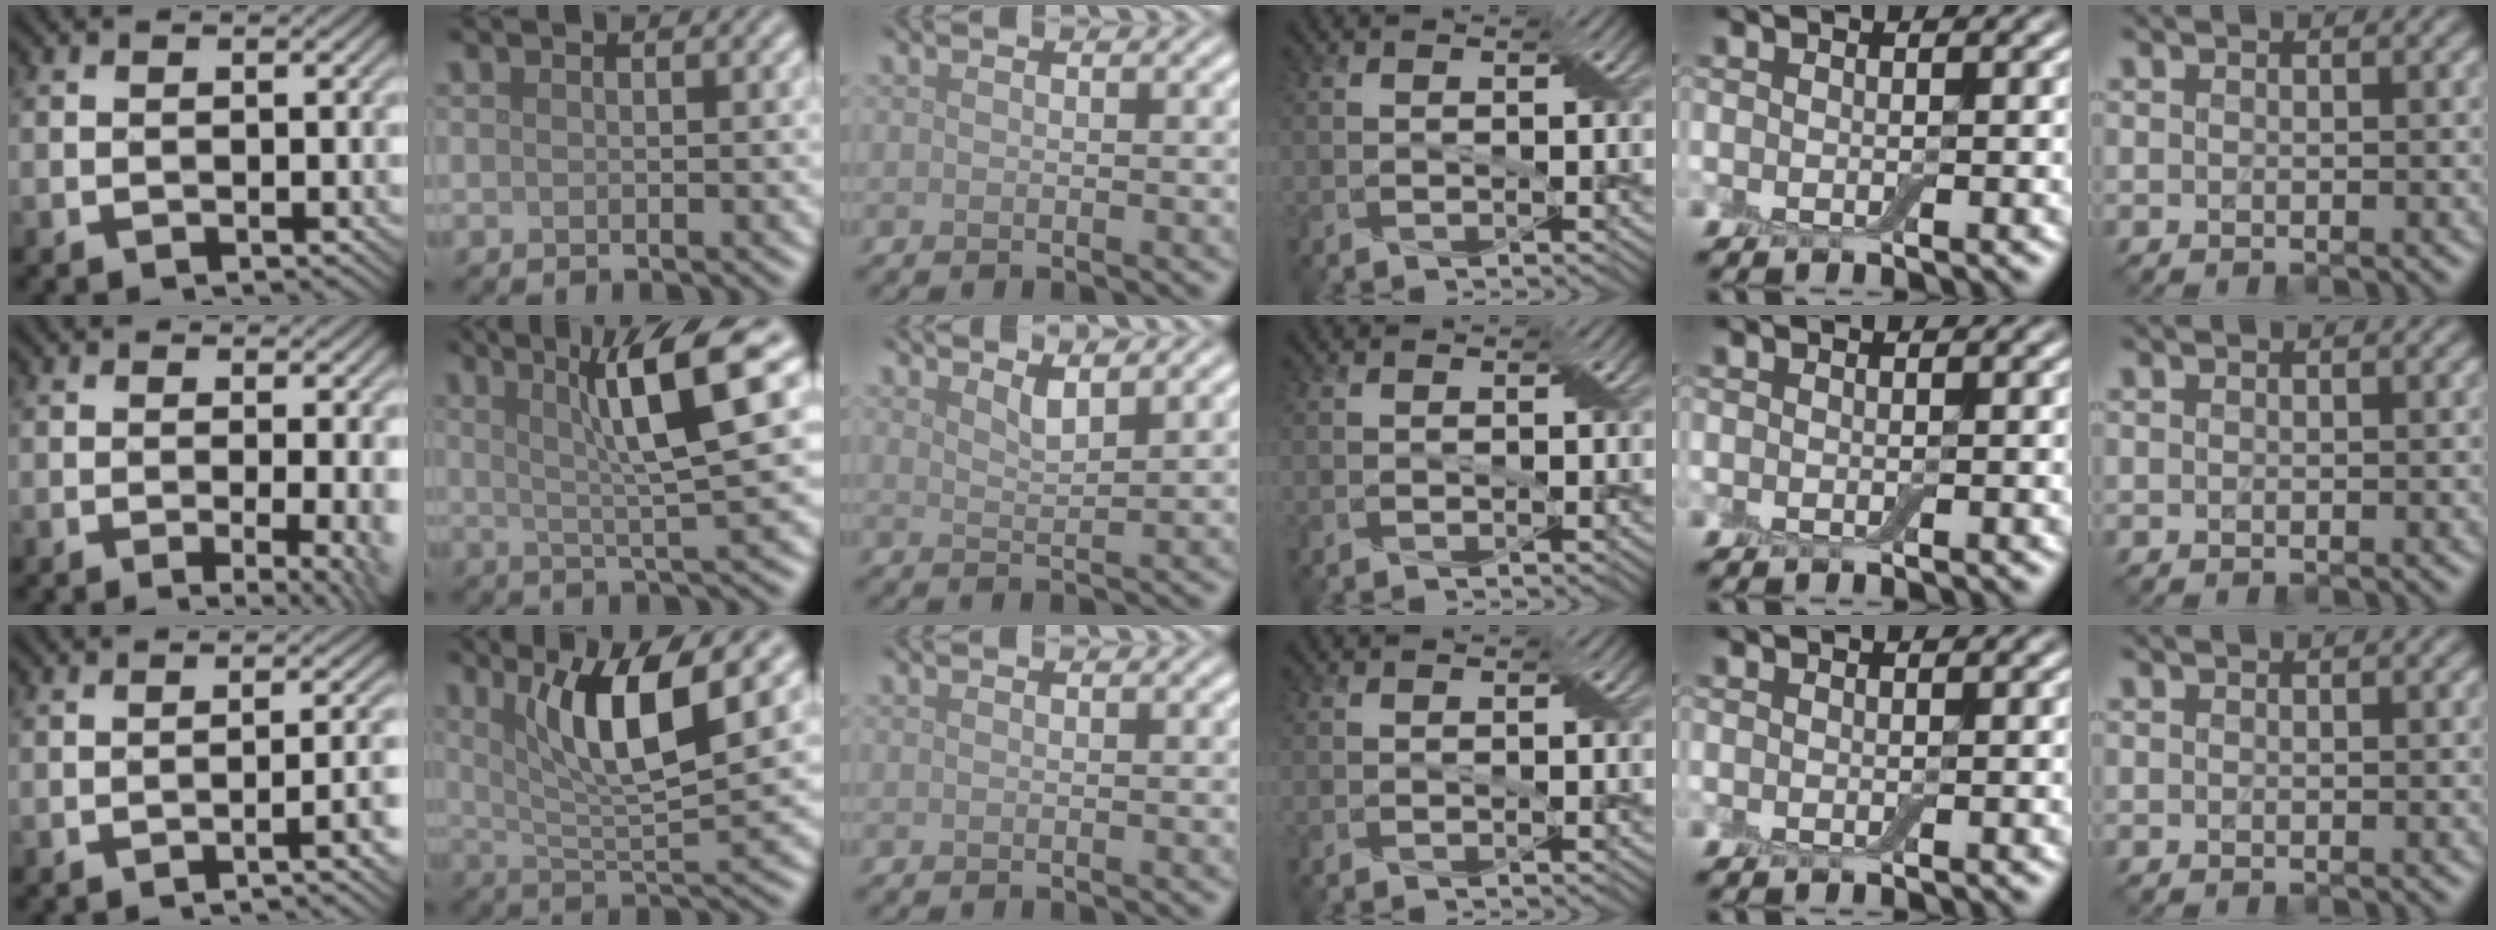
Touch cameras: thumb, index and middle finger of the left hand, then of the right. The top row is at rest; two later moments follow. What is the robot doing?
{"motion": "wrap", "object": "cling film"}